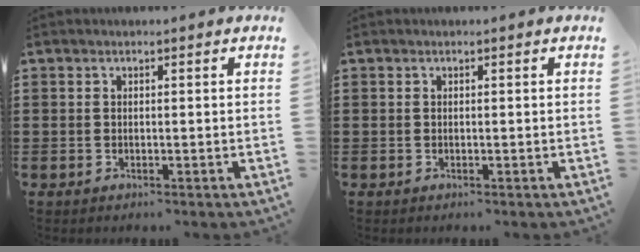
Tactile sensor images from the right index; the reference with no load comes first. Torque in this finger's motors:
{"motor_torque": [-0.03, 0.03, 0.00, 0.00]}